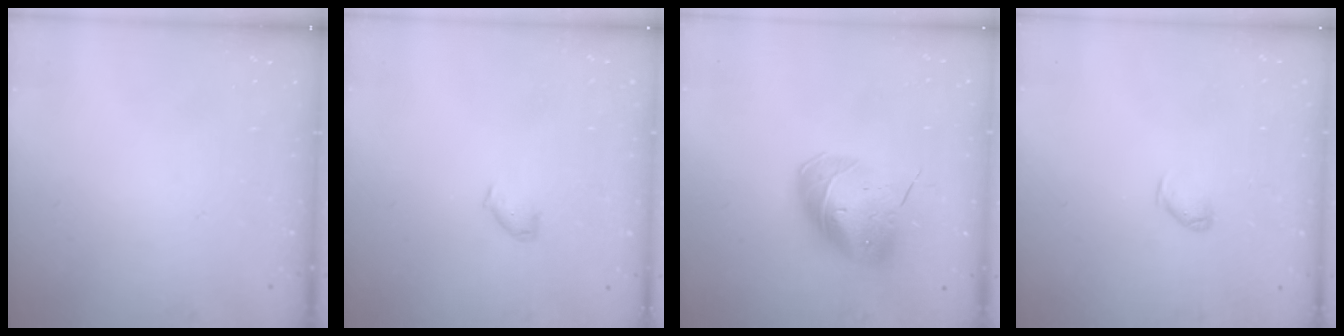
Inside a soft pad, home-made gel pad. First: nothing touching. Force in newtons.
{"total": 3.7, "press": 3.6, "slide": 0.7}
{"total": 9.4, "press": 9.2, "slide": 1.8}
{"total": 3.9, "press": 3.8, "slide": 0.5}